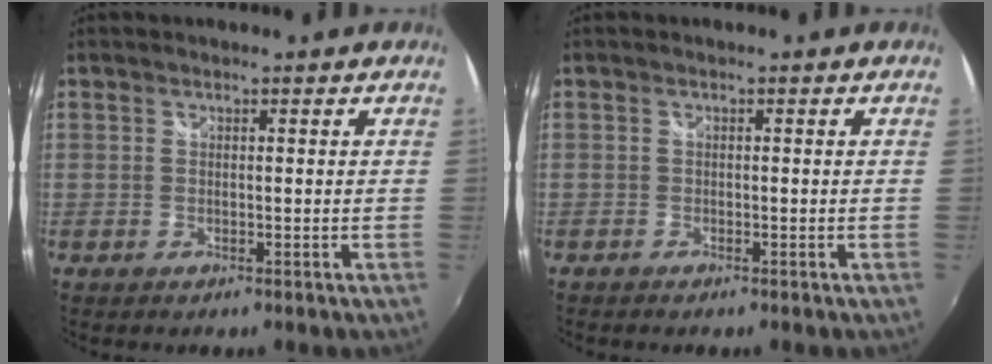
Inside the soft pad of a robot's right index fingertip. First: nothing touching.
{"total": 0.8, "force": [-0.7, 0.4, 0.2], "torque": [-0.009, -0.003, -0.015]}